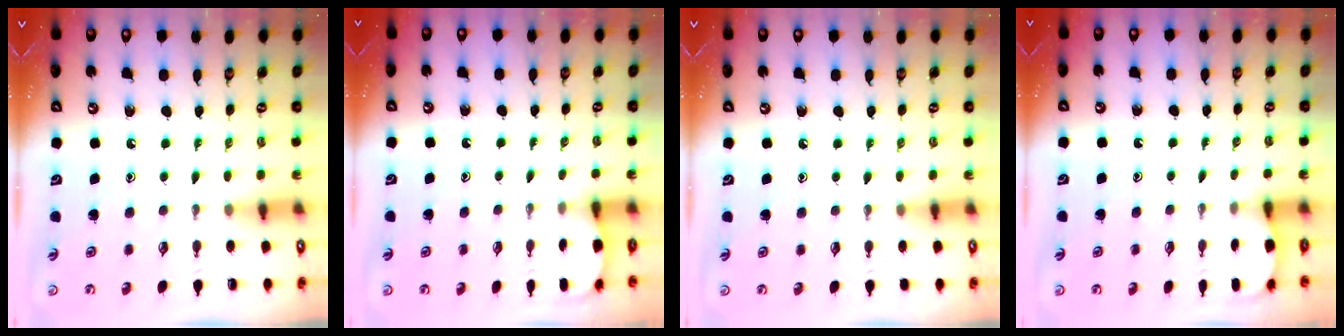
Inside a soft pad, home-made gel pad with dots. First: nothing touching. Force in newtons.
{"total": 1.8, "press": 1.8, "slide": 0.2}
{"total": 2.8, "press": 2.8, "slide": 0.4}
{"total": 1.8, "press": 1.8, "slide": 0.2}